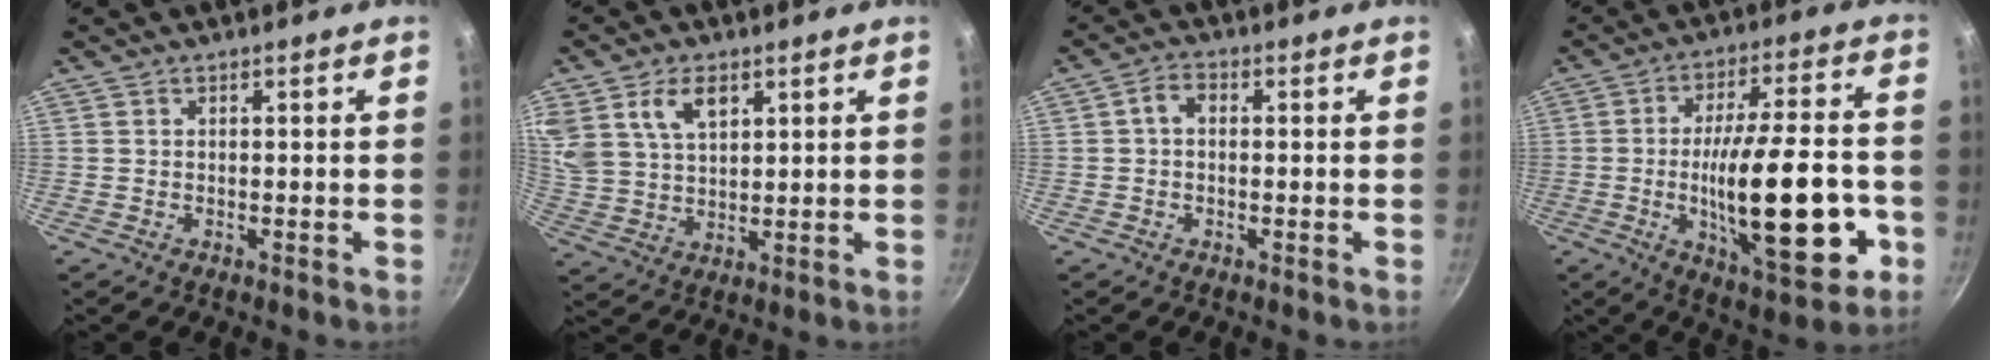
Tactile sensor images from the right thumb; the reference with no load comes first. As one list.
[{"total": 10.4, "force": [5.1, 6.5, 6.3], "torque": [-0.106, -0.014, 0.104]}, {"total": 3.2, "force": [0.2, 2.3, 2.3], "torque": [-0.039, 0.010, -0.002]}, {"total": 23.1, "force": [-5.4, 7.7, 21.1], "torque": [-0.314, 0.019, -0.074]}]